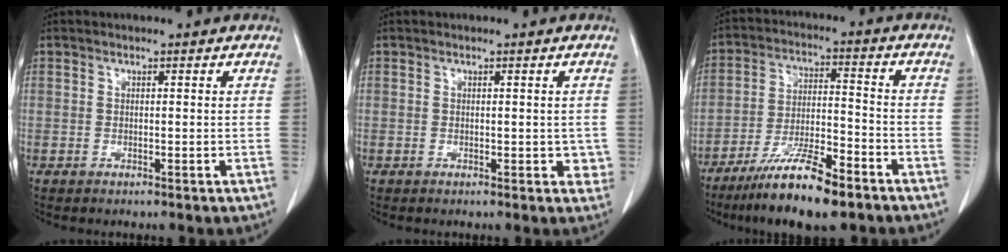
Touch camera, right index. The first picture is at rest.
{"total": 2.1, "force": [0.1, 1.6, 1.3], "torque": [0.001, 0.004, 0.000]}
{"total": 12.4, "force": [-8.7, 2.1, 8.7], "torque": [-0.160, -0.020, -0.153]}